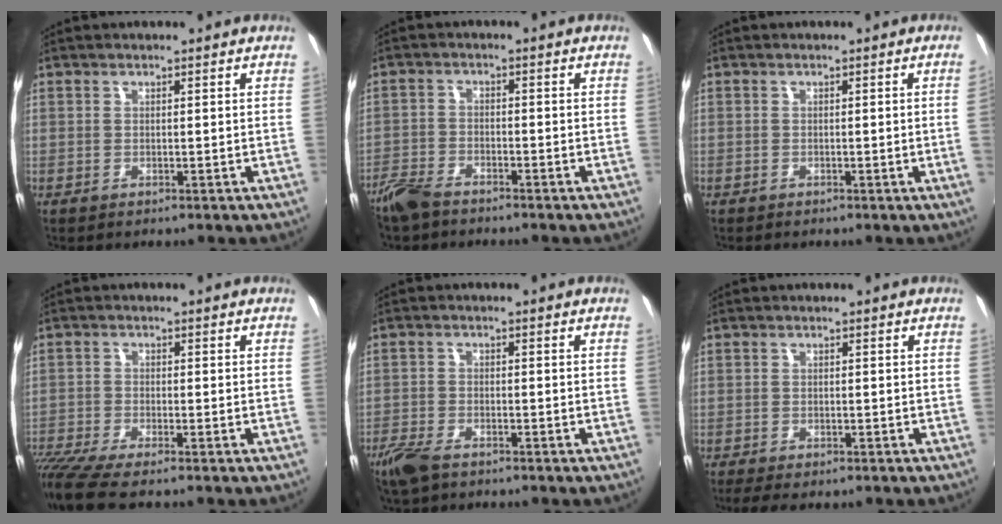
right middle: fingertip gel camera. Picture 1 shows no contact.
{"total": 4.7, "force": [-4.1, 1.2, 1.8], "torque": [-0.037, -0.009, -0.081]}
{"total": 0.9, "force": [-0.2, -0.3, 0.9], "torque": [-0.012, -0.002, -0.002]}
{"total": 7.1, "force": [-6.0, -0.5, 3.7], "torque": [-0.064, -0.018, -0.107]}
{"total": 4.8, "force": [-3.7, 1.5, 2.6], "torque": [-0.055, -0.009, -0.069]}
{"total": 4.2, "force": [-3.3, 1.5, 2.2], "torque": [-0.033, -0.012, -0.047]}